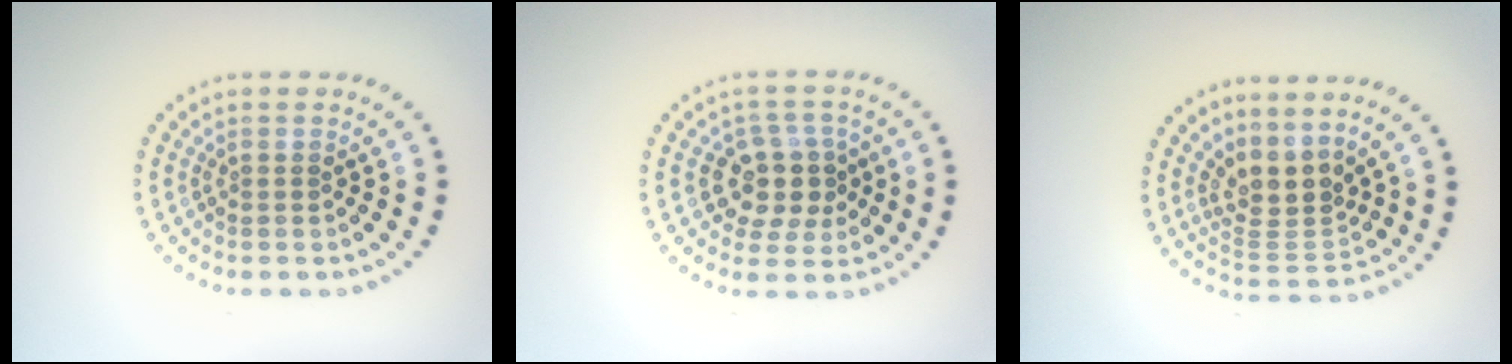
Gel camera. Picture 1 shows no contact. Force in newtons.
{"total": 4.2, "press": 3.9, "slide": 1.6}
{"total": 3.5, "press": 2.6, "slide": 2.3}